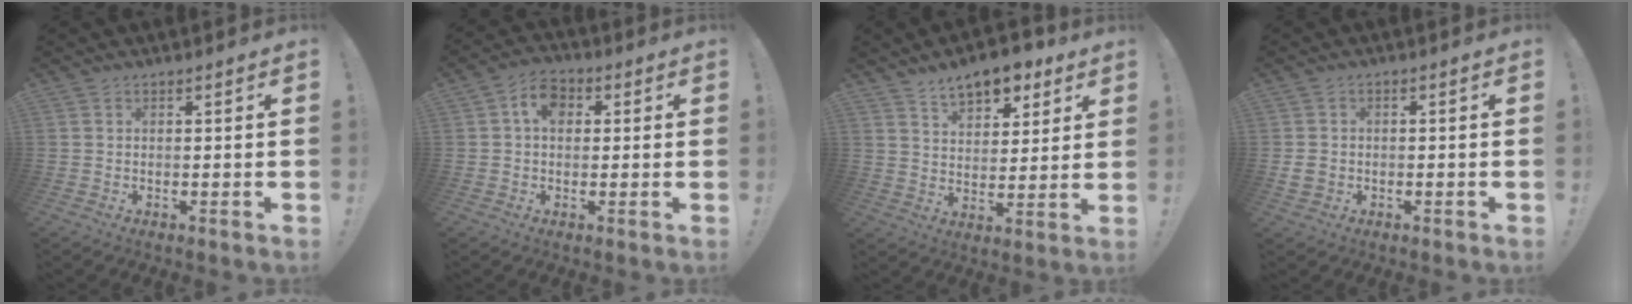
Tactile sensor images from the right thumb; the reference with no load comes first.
{"total": 7.0, "force": [1.7, 4.9, 4.7], "torque": [-0.075, 0.006, 0.031]}
{"total": 10.9, "force": [7.4, 5.8, 5.4], "torque": [-0.076, -0.040, 0.136]}
{"total": 3.3, "force": [-1.0, 2.6, 1.7], "torque": [-0.028, 0.006, -0.018]}